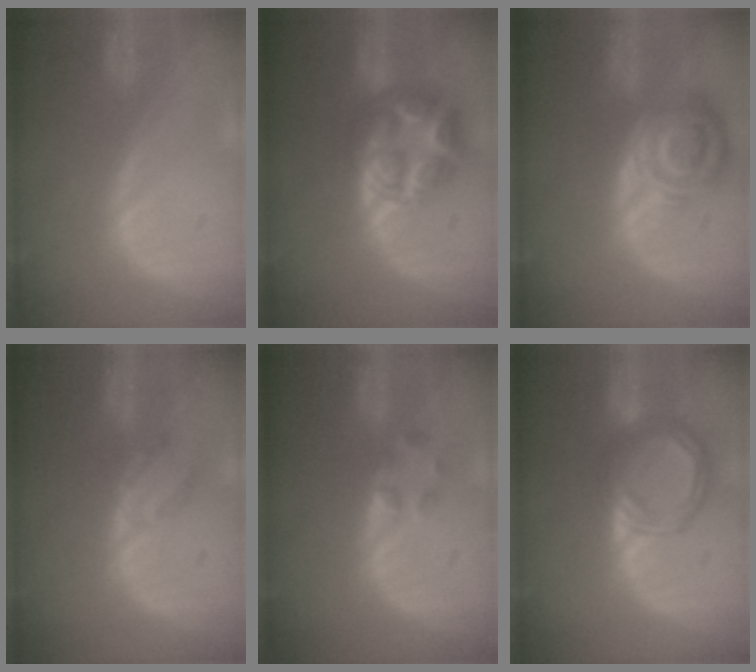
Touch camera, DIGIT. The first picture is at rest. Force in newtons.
{"total": 8.9, "press": 8.9, "slide": 0.5}
{"total": 8.3, "press": 7.3, "slide": 3.9}
{"total": 2.5, "press": 2.5, "slide": 0.3}
{"total": 2.0, "press": 1.9, "slide": 0.8}
{"total": 6.9, "press": 6.8, "slide": 0.5}